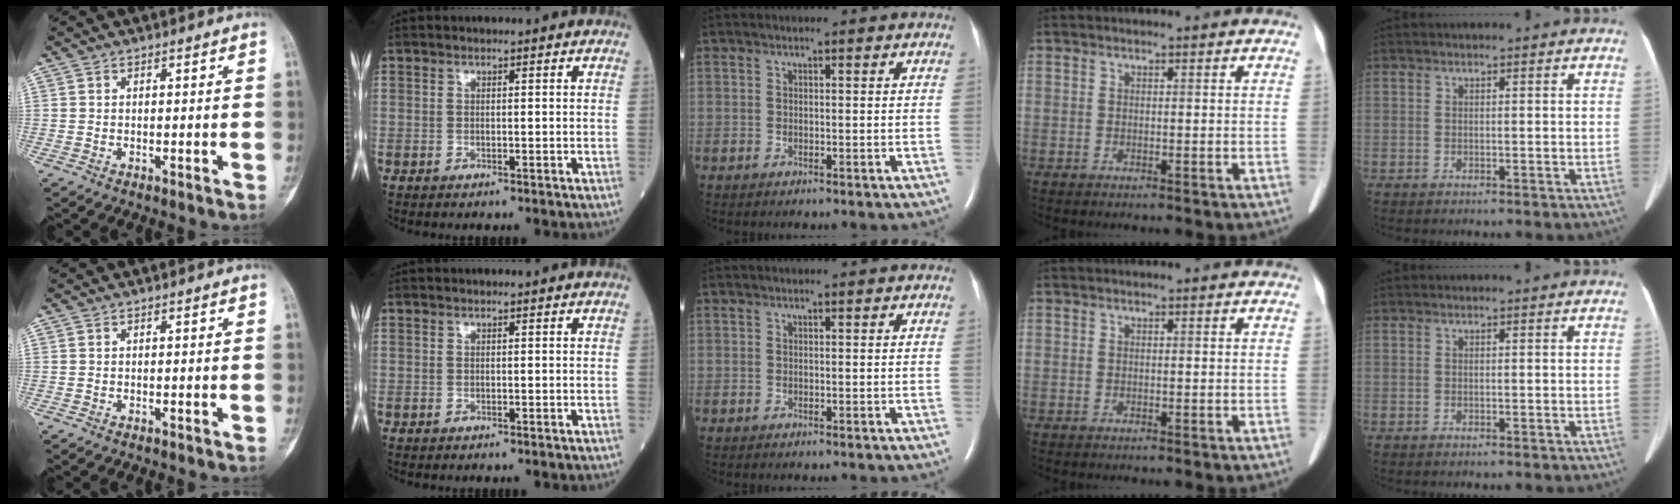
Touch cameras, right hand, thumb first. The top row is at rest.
{}